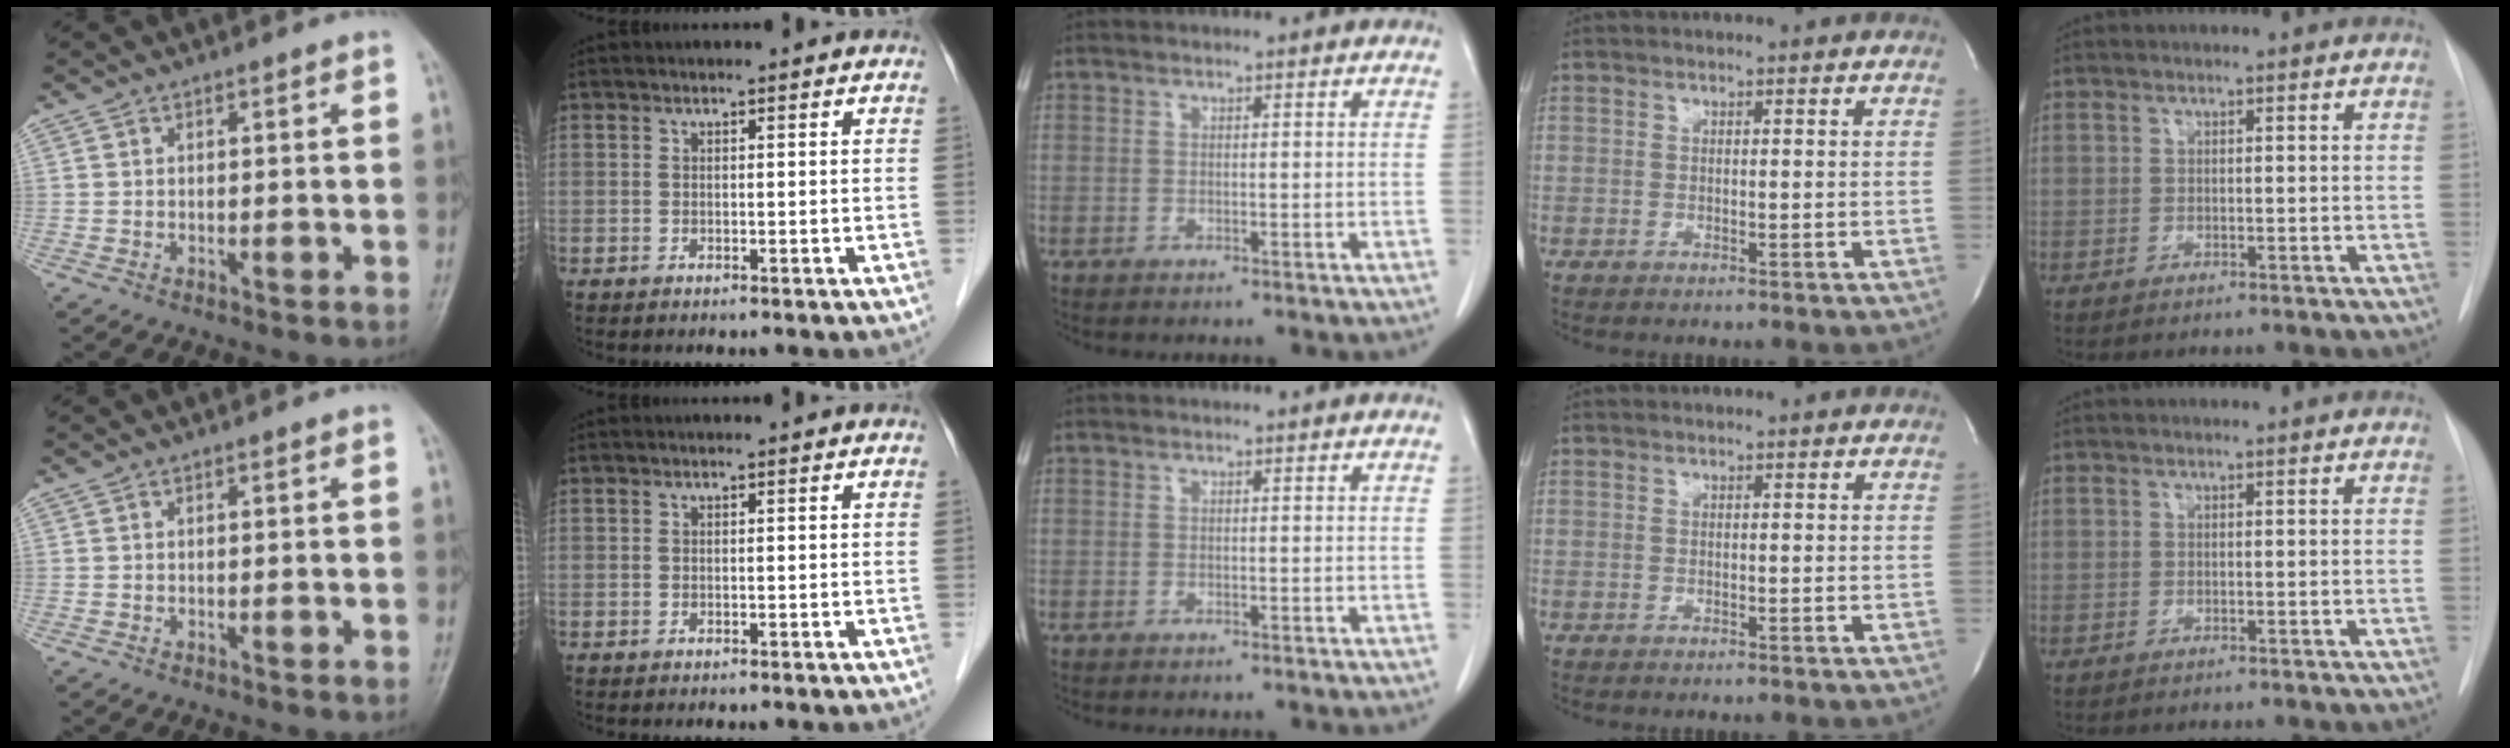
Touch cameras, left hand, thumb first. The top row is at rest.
{}